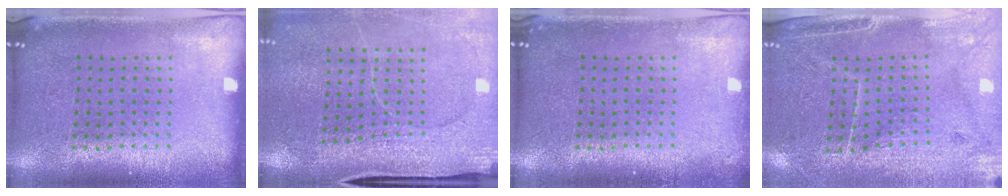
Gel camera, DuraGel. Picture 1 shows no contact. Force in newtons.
{"total": 2.9, "press": 2.8, "slide": 0.7}
{"total": 0.6, "press": 0.6, "slide": 0.1}
{"total": 3.2, "press": 3.0, "slide": 1.3}